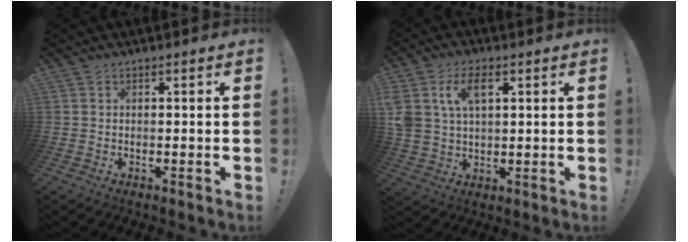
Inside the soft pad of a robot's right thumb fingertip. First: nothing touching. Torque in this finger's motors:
{"motor_torque": [1.80, 1.91, 0.42, -0.19, 0.10]}